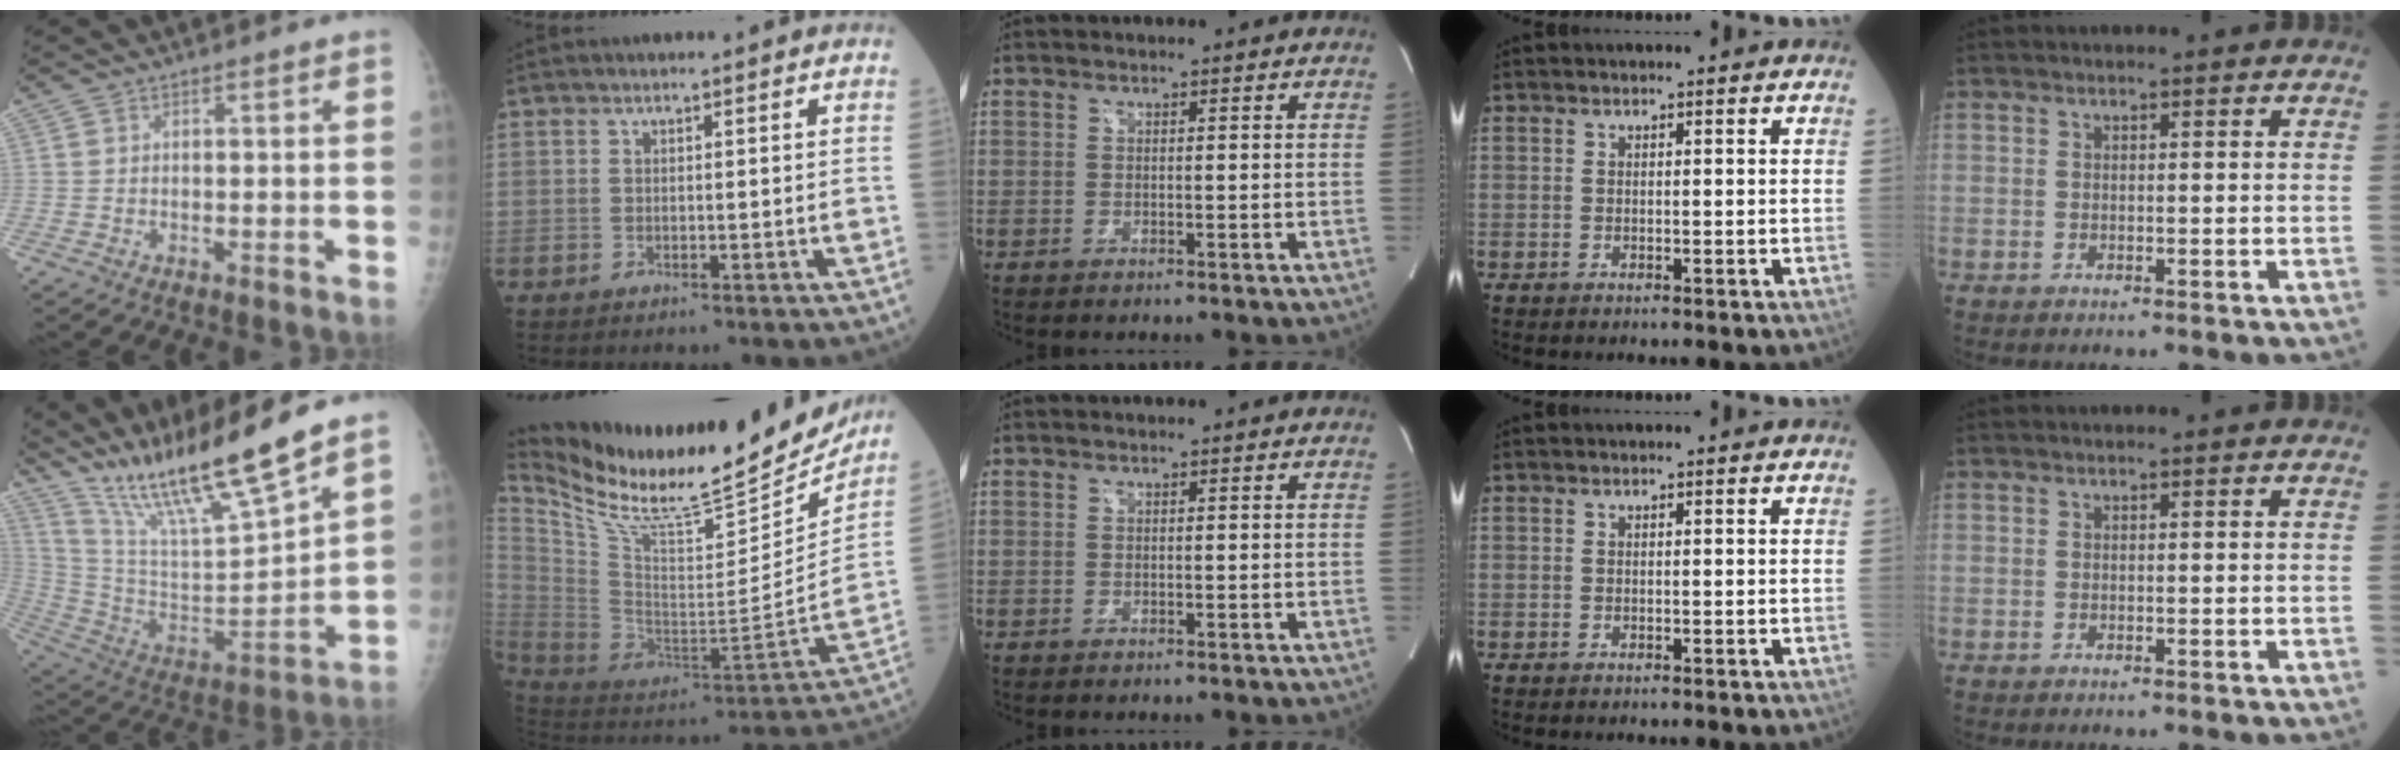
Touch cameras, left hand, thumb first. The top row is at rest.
{"thumb": {"total": 22.0, "force": [17.7, 1.4, 12.9], "torque": [-0.207, -0.080, 0.333]}, "index": {"total": 27.5, "force": [24.2, 4.2, 12.4], "torque": [-0.234, -0.059, 0.376]}}